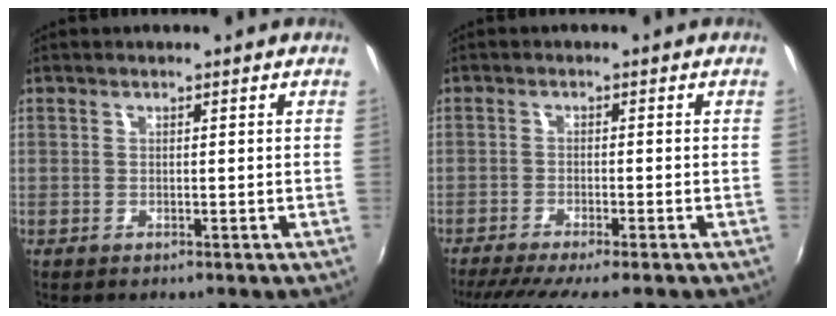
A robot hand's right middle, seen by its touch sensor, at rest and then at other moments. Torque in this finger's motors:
{"motor_torque": [0.79, -0.79, 0.19, 0.04]}